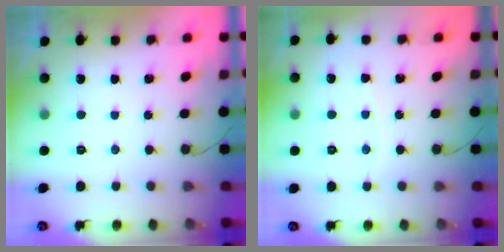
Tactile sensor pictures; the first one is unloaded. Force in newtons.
{"total": 2.7, "press": 2.7, "slide": 0.5}